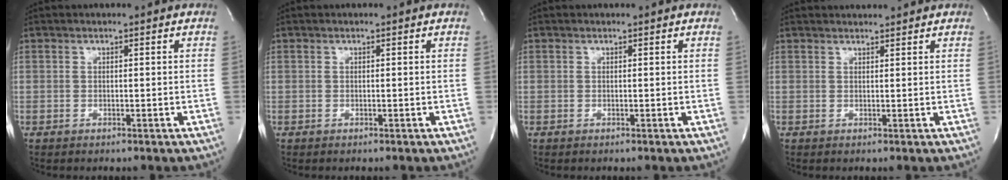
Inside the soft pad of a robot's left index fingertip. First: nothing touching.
{"total": 0.0}
{"total": 0.0}
{"total": 3.2, "force": [3.2, 0.2, 0.4], "torque": [-0.010, 0.021, 0.044]}